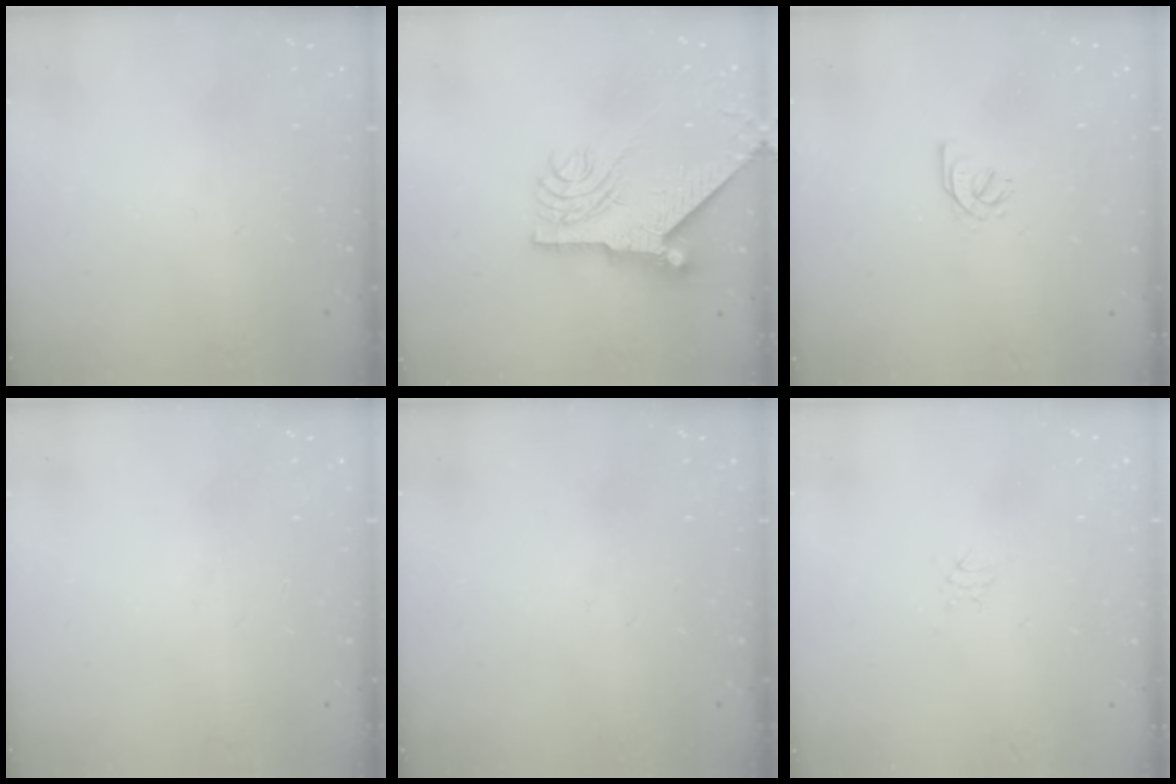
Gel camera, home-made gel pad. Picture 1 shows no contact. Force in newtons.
{"total": 10.2, "press": 10.1, "slide": 1.0}
{"total": 1.7, "press": 1.6, "slide": 0.5}
{"total": 0.0}
{"total": 0.0}
{"total": 2.2, "press": 2.2, "slide": 0.4}